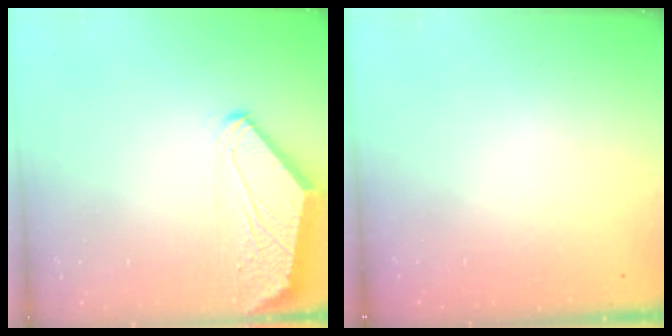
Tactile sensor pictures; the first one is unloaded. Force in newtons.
{"total": 0.0}